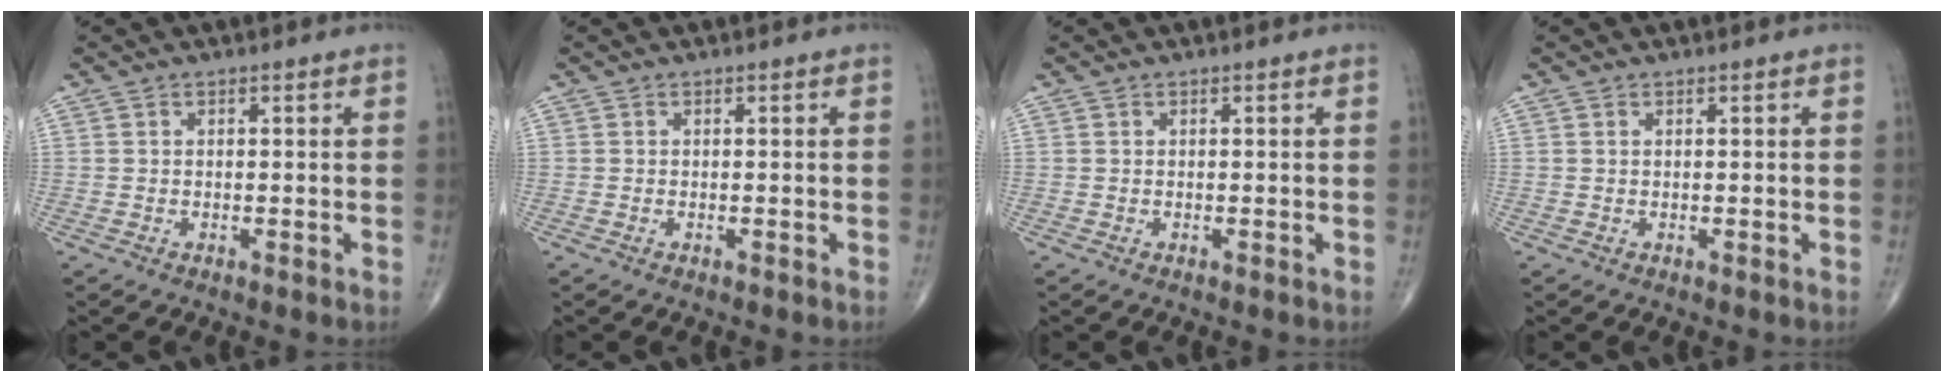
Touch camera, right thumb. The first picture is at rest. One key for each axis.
{"total": 0.0}
{"total": 0.0}
{"total": 0.0}